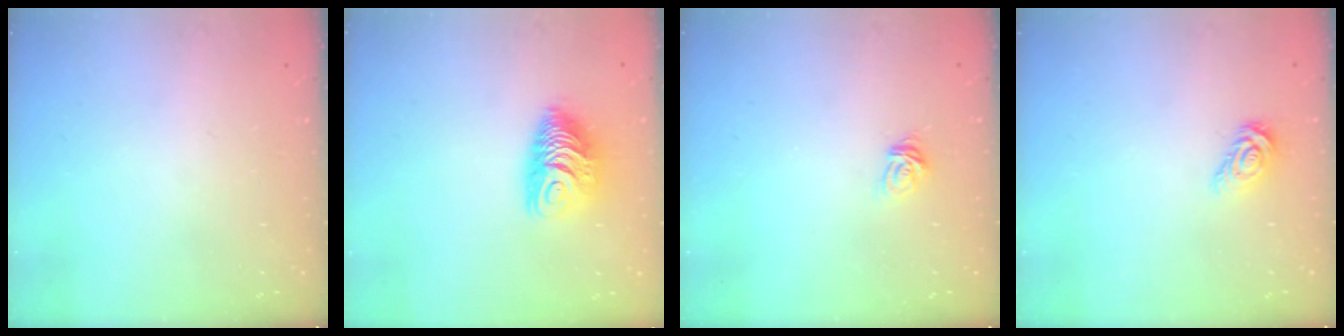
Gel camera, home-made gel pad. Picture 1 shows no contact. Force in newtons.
{"total": 9.7, "press": 9.7, "slide": 0.1}
{"total": 5.0, "press": 5.0, "slide": 0.4}
{"total": 5.1, "press": 5.1, "slide": 0.3}